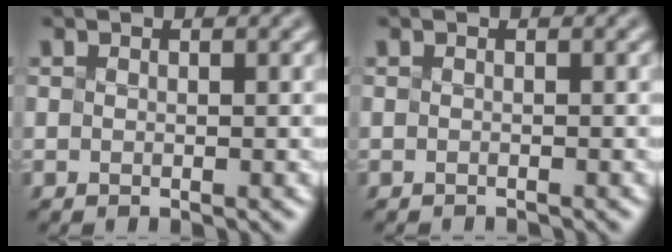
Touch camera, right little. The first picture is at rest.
{"total": 0.9, "force": [-0.9, 0.1, 0.2], "torque": [0.003, -0.004, -0.015]}